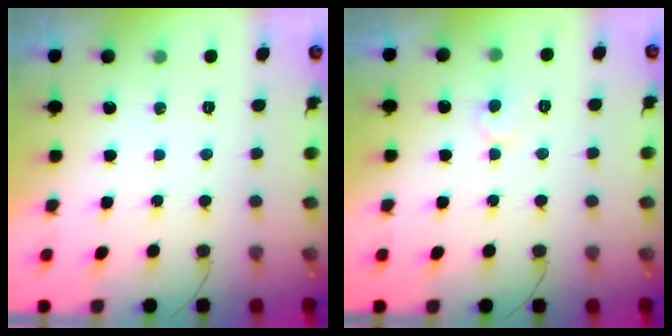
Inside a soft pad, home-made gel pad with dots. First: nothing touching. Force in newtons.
{"total": 5.7, "press": 5.7, "slide": 0.4}